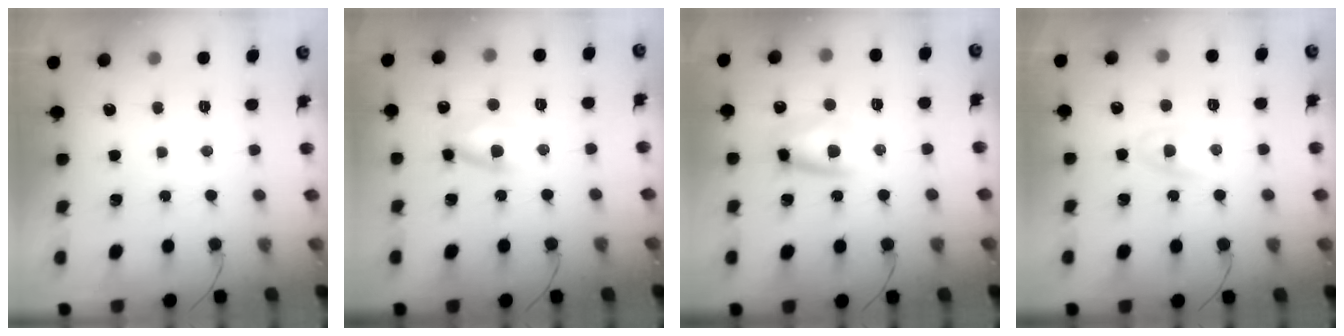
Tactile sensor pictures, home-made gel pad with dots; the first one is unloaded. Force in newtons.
{"total": 7.3, "press": 7.3, "slide": 0.3}
{"total": 9.8, "press": 9.6, "slide": 1.9}
{"total": 1.8, "press": 1.5, "slide": 0.9}